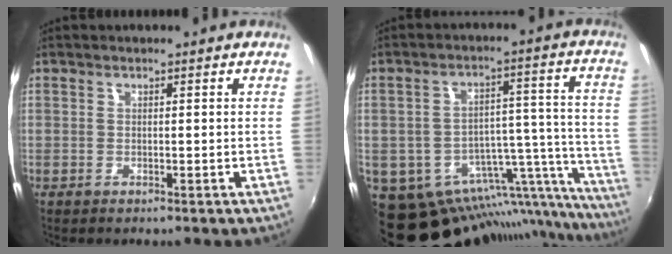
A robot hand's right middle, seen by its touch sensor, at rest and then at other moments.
{"total": 23.3, "force": [-16.5, 11.4, 11.8], "torque": [-0.163, 0.022, -0.208]}